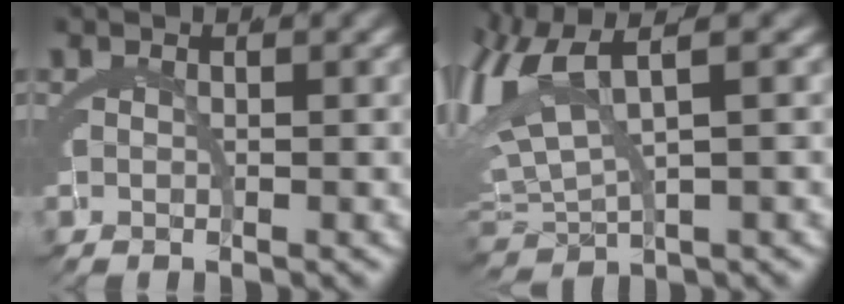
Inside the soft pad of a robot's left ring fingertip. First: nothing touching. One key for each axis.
{"total": 7.0, "fx": 1.1, "fy": 4.8, "fz": 5.0, "tx": -0.123, "ty": -0.015, "tz": 0.026}